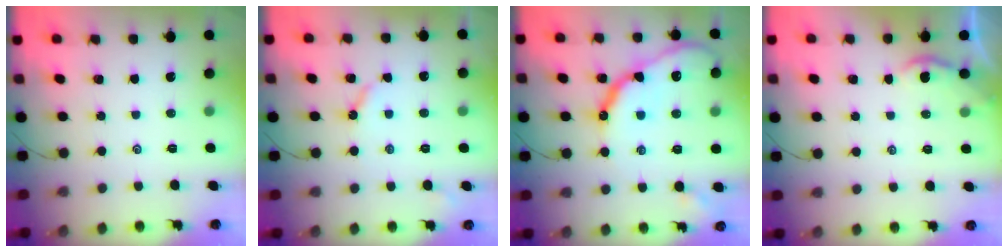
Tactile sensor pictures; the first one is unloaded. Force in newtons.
{"total": 3.9, "press": 3.8, "slide": 0.6}
{"total": 16.3, "press": 16.2, "slide": 1.1}
{"total": 2.0, "press": 1.9, "slide": 0.4}